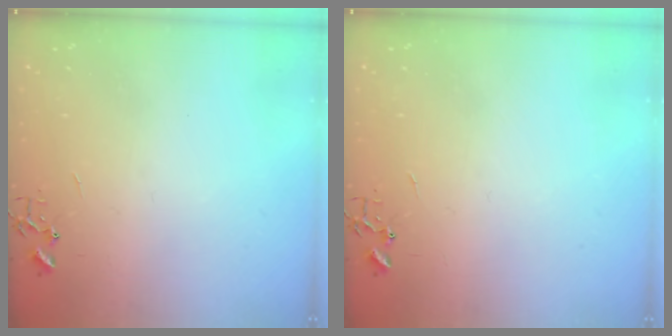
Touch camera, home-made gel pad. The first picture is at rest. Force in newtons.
{"total": 0.0}